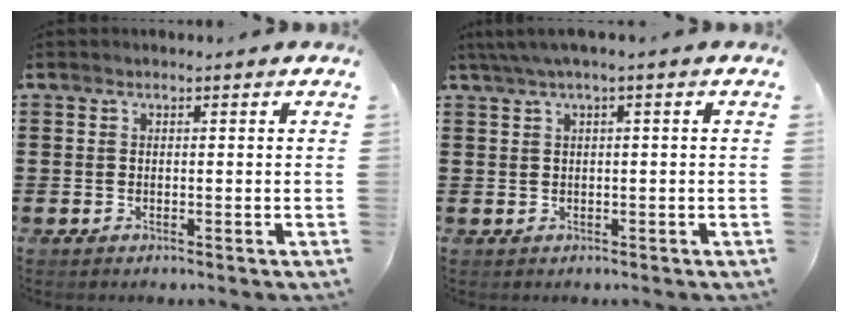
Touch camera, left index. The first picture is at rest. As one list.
[{"total": 2.1, "force": [-0.2, 0.1, 2.1], "torque": [-0.033, -0.004, -0.003]}]